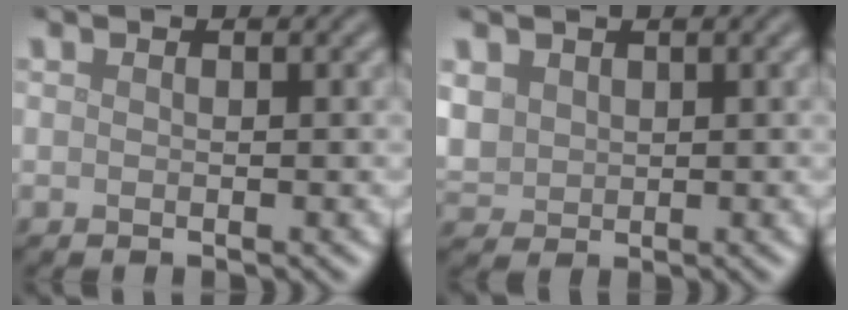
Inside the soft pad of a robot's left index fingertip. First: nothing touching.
{"total": 2.6, "force": [1.0, 2.2, 1.0], "torque": [-0.033, 0.000, 0.022]}